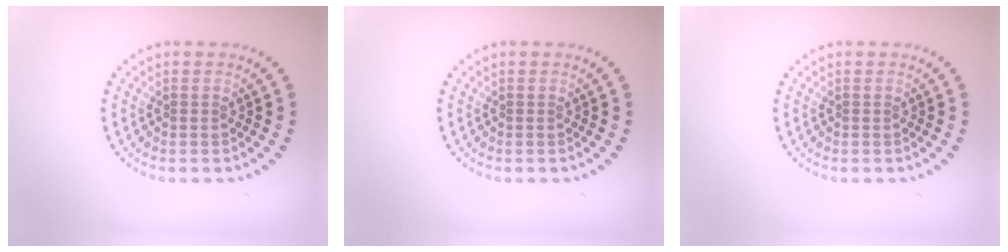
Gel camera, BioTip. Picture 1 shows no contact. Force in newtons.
{"total": 0.0}
{"total": 0.0}